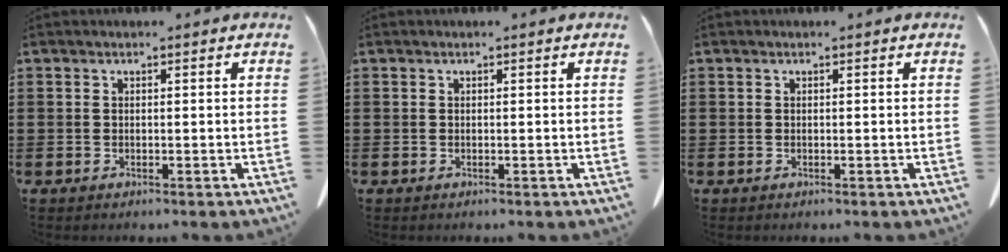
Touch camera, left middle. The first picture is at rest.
{"total": 0.0}
{"total": 0.0}